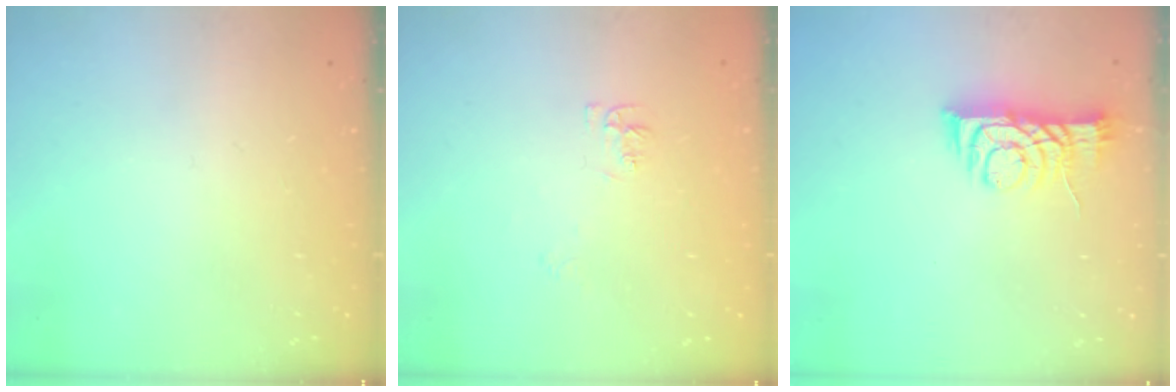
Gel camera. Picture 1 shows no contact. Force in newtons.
{"total": 5.5, "press": 5.4, "slide": 0.9}
{"total": 7.7, "press": 7.7, "slide": 0.6}